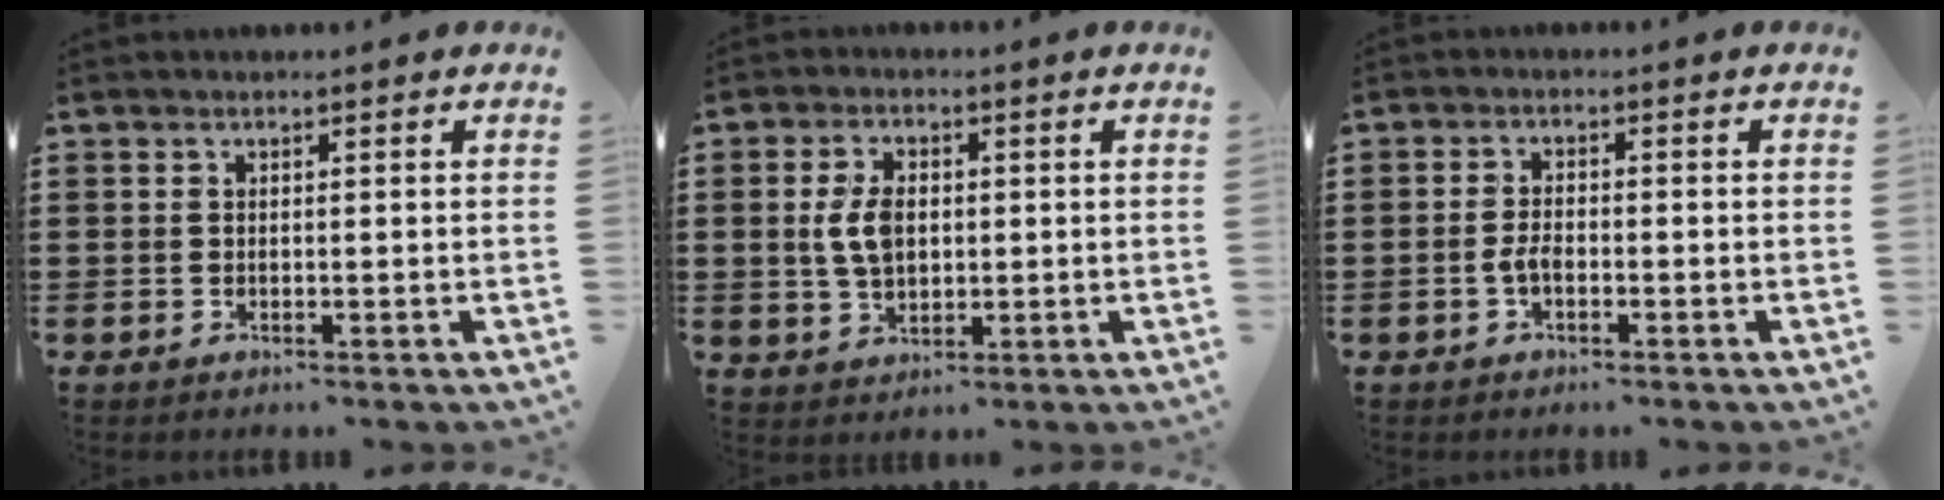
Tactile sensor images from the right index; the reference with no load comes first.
{"total": 5.6, "force": [0.4, 3.4, 4.4], "torque": [-0.106, 0.007, 0.002]}
{"total": 2.2, "force": [-0.9, 1.0, 1.8], "torque": [-0.051, -0.003, -0.021]}